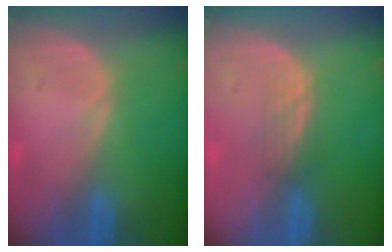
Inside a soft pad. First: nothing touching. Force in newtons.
{"total": 2.1, "press": 2.1, "slide": 0.2}